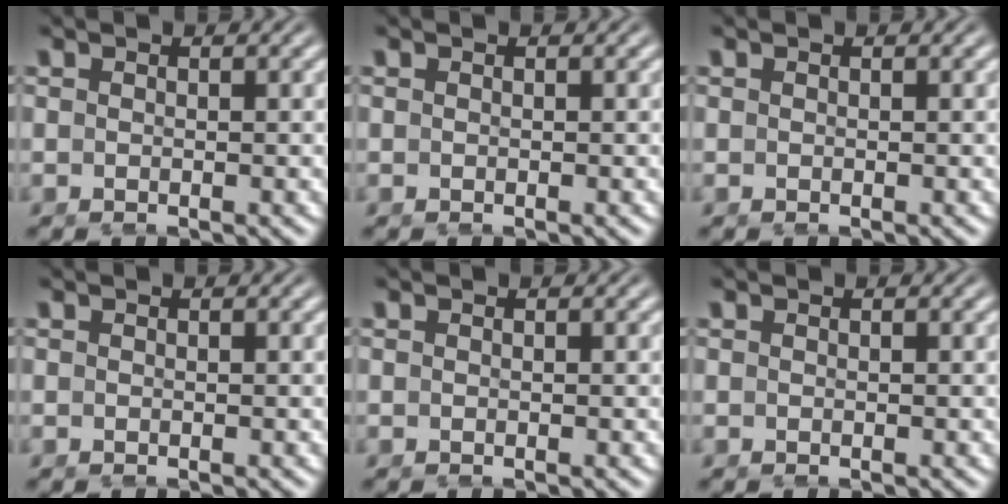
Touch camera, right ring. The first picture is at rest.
{"total": 0.0}
{"total": 0.0}
{"total": 0.0}
{"total": 0.0}
{"total": 0.0}